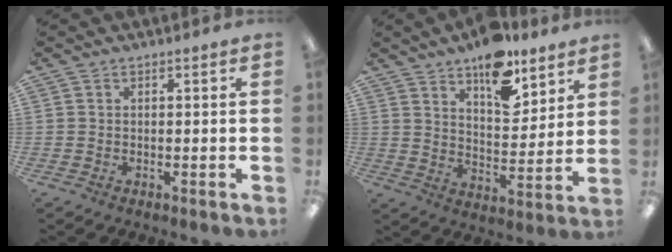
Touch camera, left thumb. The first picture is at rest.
{"total": 13.4, "force": [9.6, 6.2, 6.9], "torque": [-0.091, -0.058, 0.169]}